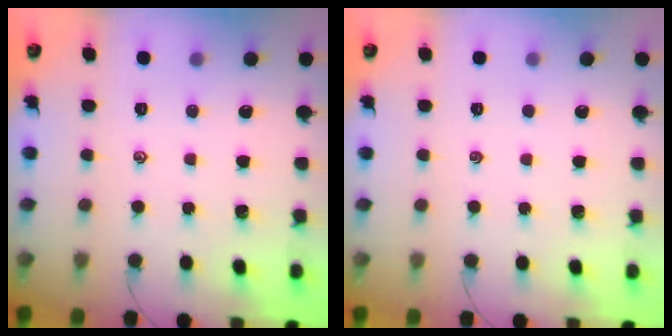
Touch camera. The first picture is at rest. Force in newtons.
{"total": 0.0}